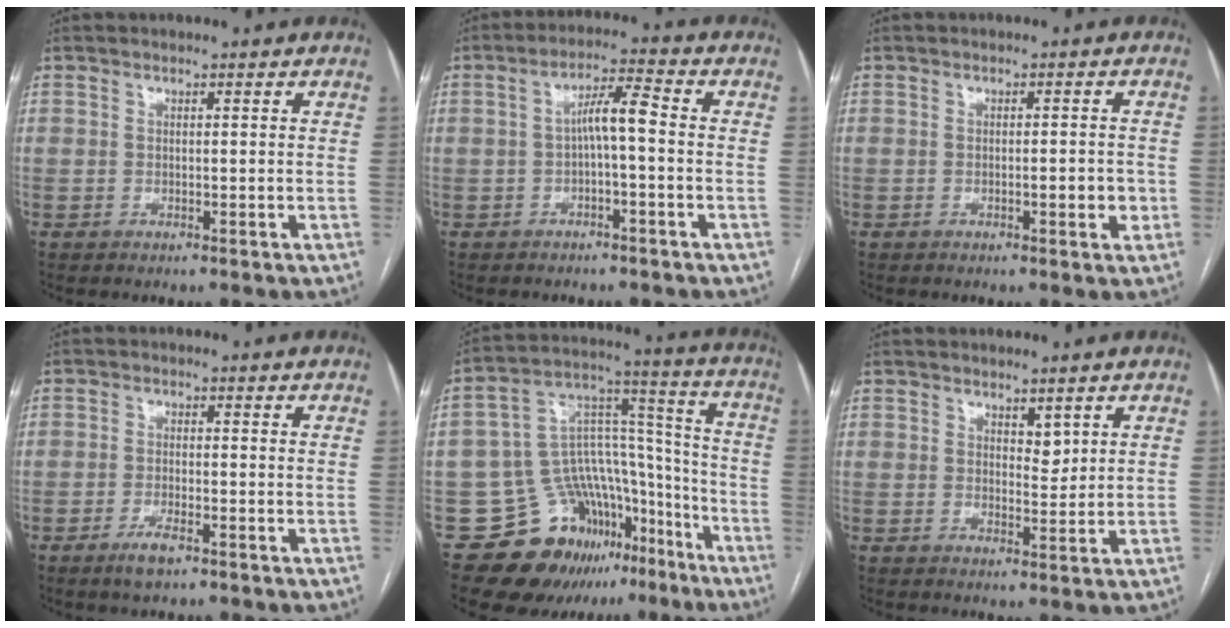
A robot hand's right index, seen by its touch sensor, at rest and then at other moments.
{"total": 5.0, "force": [-0.5, 0.6, 5.0], "torque": [-0.082, 0.021, -0.008]}
{"total": 2.7, "force": [-0.7, 0.7, 2.5], "torque": [-0.037, 0.000, -0.008]}
{"total": 3.4, "force": [-2.3, 0.7, 2.5], "torque": [-0.051, -0.002, -0.040]}
{"total": 19.1, "force": [-12.4, 12.2, 7.9], "torque": [-0.106, 0.096, -0.186]}
{"total": 2.3, "force": [1.4, 1.1, 1.4], "torque": [-0.021, -0.006, 0.026]}